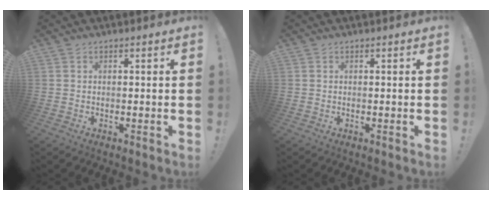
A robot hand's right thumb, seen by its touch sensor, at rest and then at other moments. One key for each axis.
{"total": 0.0}